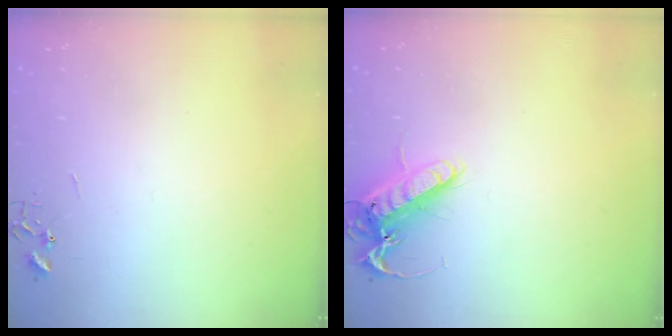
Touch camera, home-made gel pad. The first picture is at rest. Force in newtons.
{"total": 14.4, "press": 14.2, "slide": 2.2}